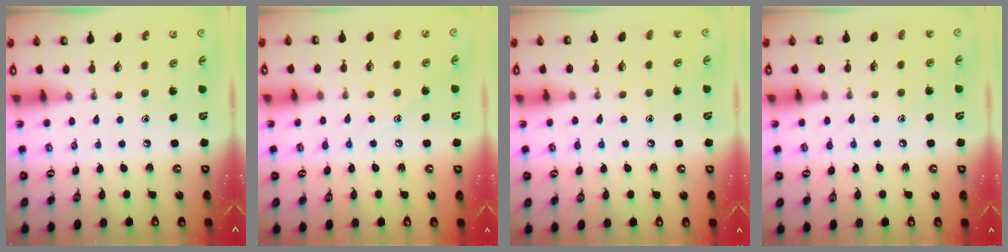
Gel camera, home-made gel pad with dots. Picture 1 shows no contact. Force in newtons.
{"total": 6.2, "press": 6.2, "slide": 0.7}
{"total": 6.2, "press": 6.2, "slide": 0.6}
{"total": 5.0, "press": 5.0, "slide": 0.5}